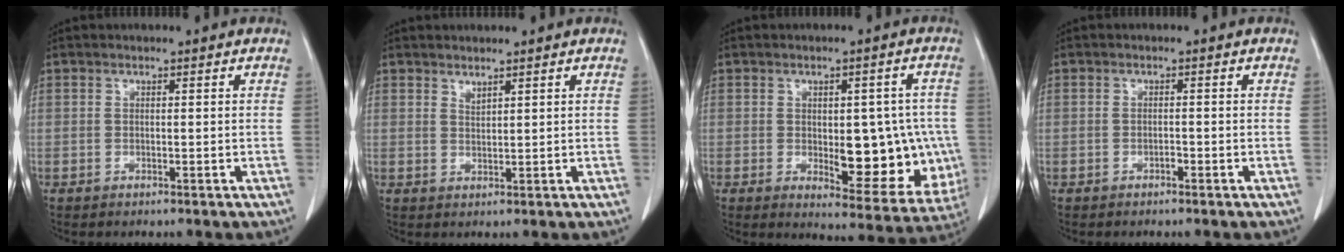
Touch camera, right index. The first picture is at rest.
{"total": 1.2, "force": [1.1, 0.2, 0.5], "torque": [-0.010, -0.006, 0.024]}
{"total": 14.0, "force": [-1.4, 6.0, 12.5], "torque": [-0.148, 0.003, 0.001]}
{"total": 0.7, "force": [-0.5, 0.3, 0.4], "torque": [-0.009, 0.001, -0.008]}